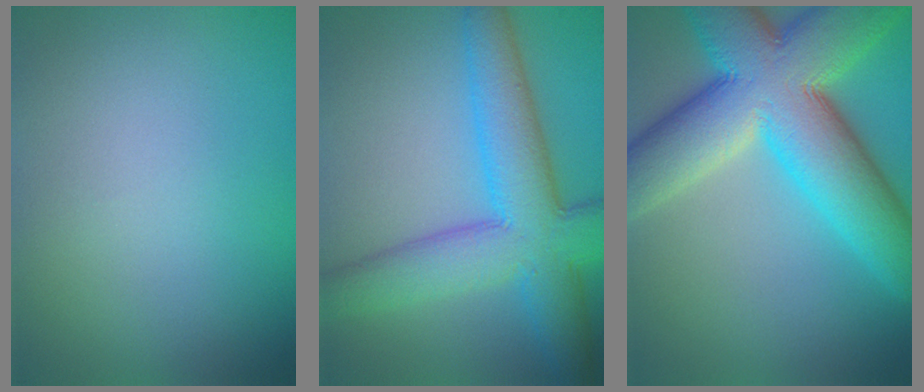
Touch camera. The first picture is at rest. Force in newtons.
{"total": 8.8, "press": 8.8, "slide": 0.2}
{"total": 14.0, "press": 14.0, "slide": 0.9}